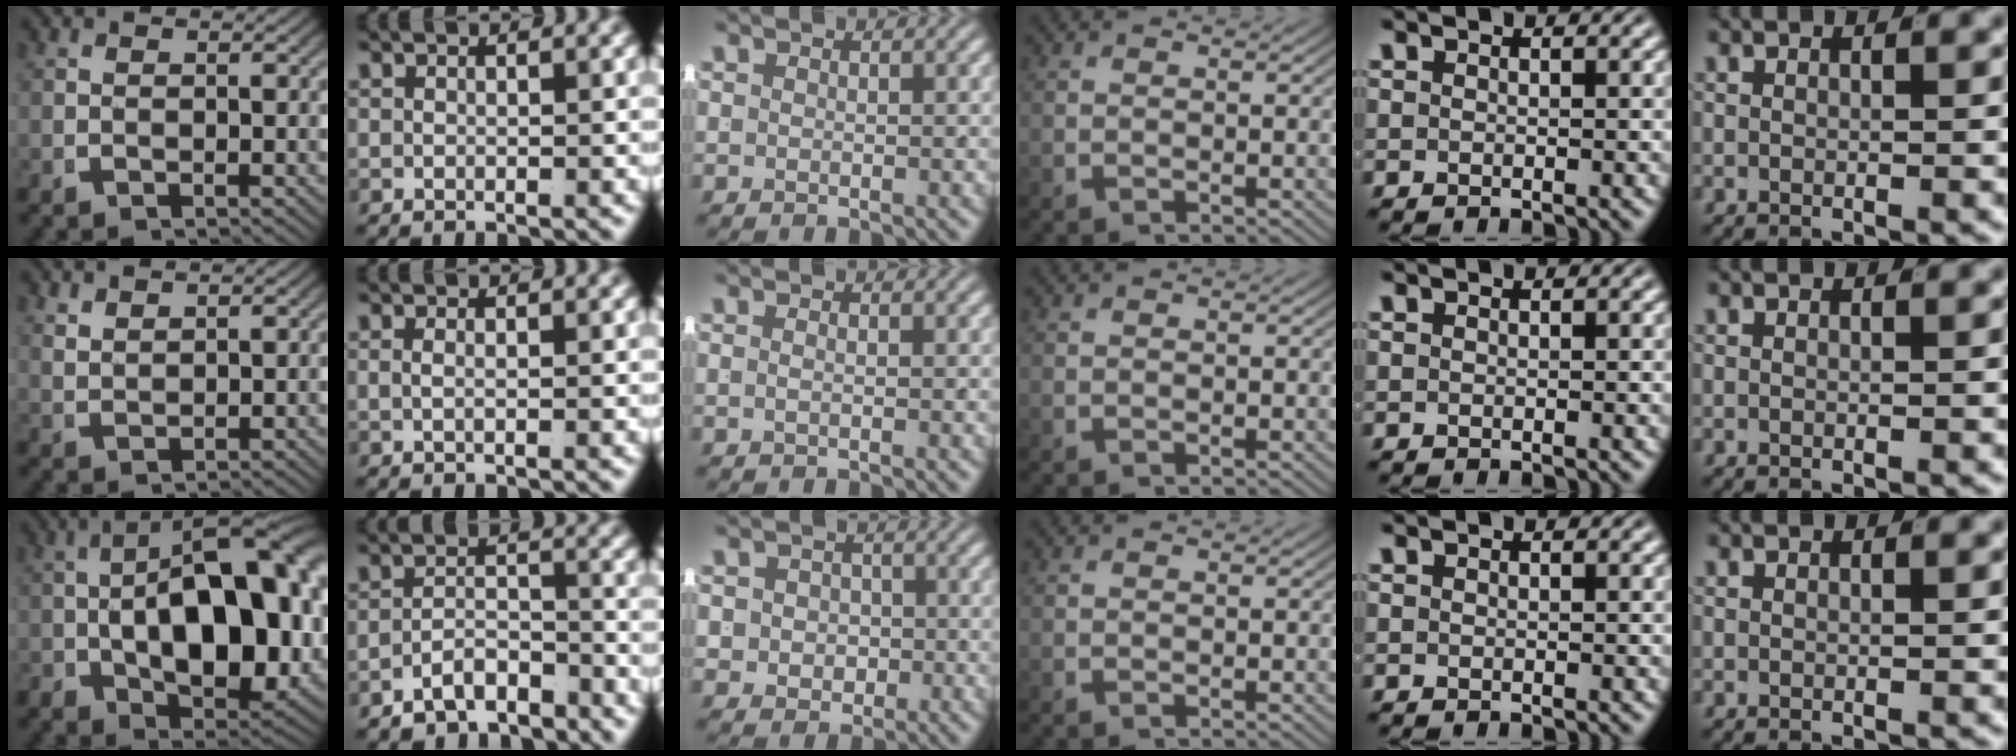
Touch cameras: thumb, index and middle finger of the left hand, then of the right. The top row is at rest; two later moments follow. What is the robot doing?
{"motion": "lift_and_place", "object": "jacket"}